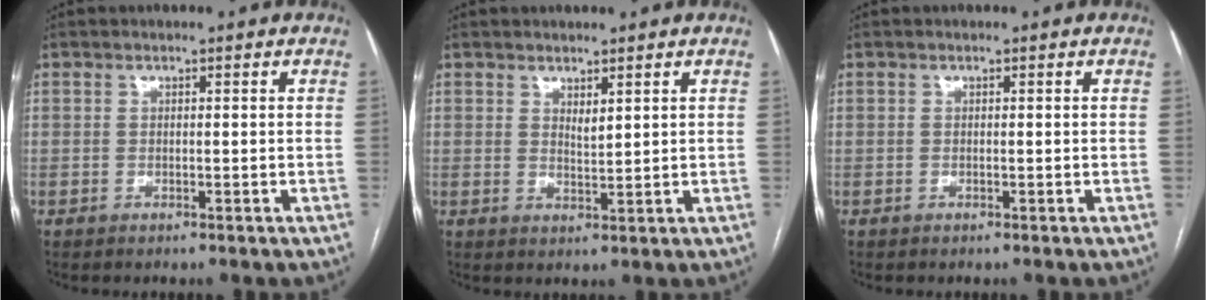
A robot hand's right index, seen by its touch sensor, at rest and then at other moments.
{"total": 1.8, "force": [1.2, 0.4, 1.3], "torque": [-0.025, -0.007, 0.027]}
{"total": 0.0}